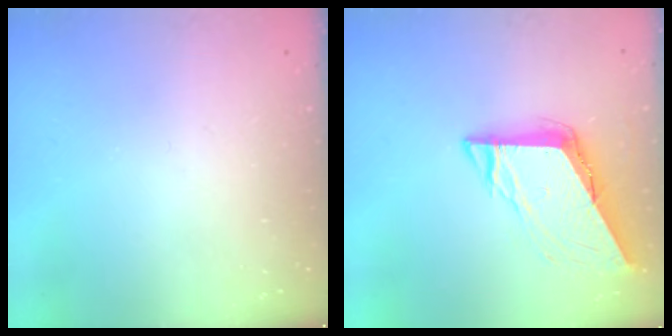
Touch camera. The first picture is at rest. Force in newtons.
{"total": 8.2, "press": 8.2, "slide": 0.6}